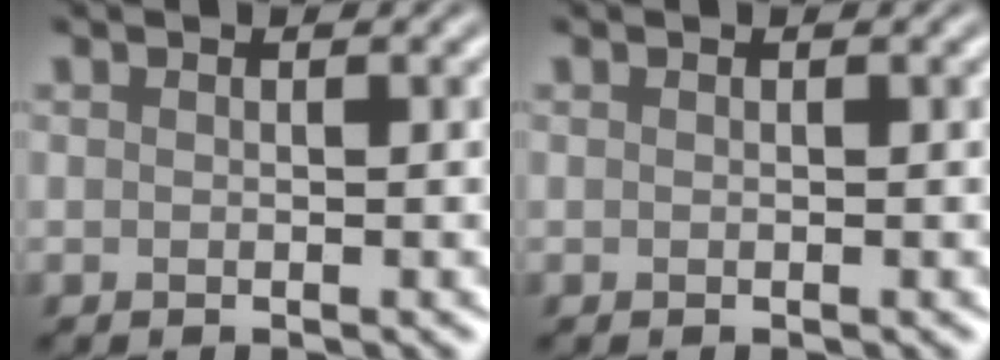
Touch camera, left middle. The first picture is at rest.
{"total": 0.0}